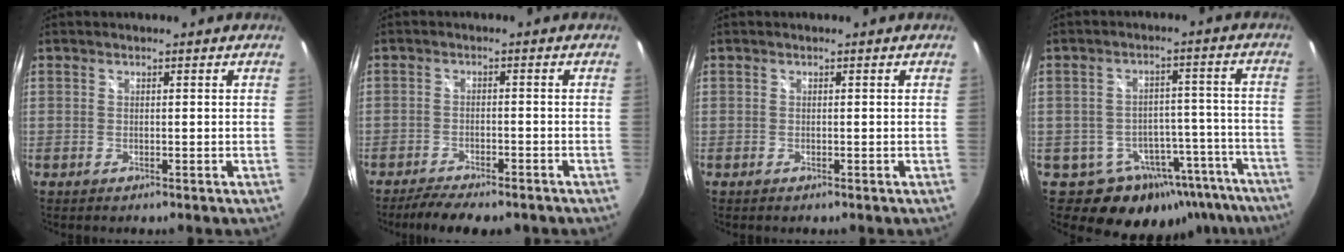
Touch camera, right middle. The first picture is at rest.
{"total": 8.3, "force": [-6.9, 1.9, 4.1], "torque": [-0.094, -0.019, -0.109]}
{"total": 0.0}
{"total": 16.0, "force": [-11.4, 10.0, 5.1], "torque": [-0.078, 0.038, -0.118]}